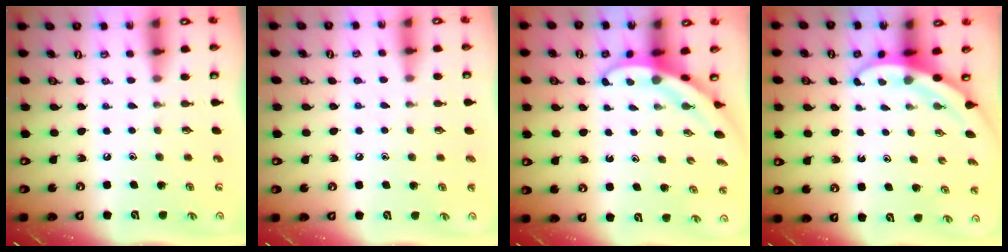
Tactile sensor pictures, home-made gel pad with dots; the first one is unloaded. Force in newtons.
{"total": 3.8, "press": 3.8, "slide": 0.4}
{"total": 3.8, "press": 3.8, "slide": 0.1}
{"total": 3.4, "press": 3.4, "slide": 0.1}